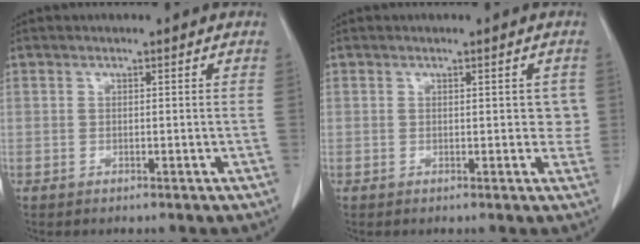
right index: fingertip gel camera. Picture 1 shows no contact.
{"total": 3.0, "force": [0.5, 1.6, 2.5], "torque": [-0.021, 0.005, 0.004]}